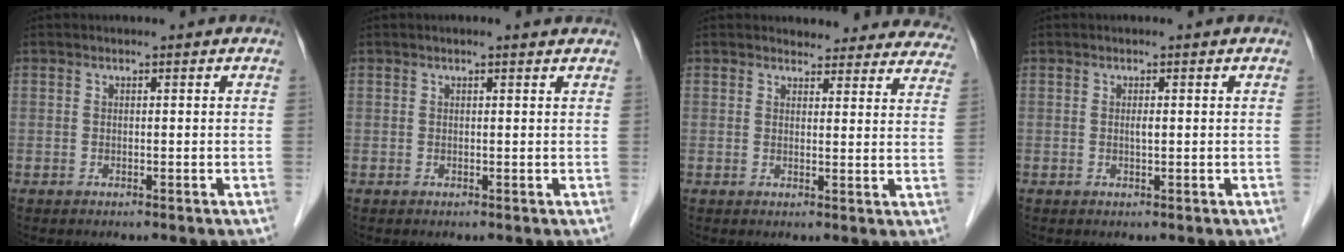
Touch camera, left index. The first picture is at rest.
{"total": 1.4, "force": [1.1, 0.2, 0.8], "torque": [-0.014, 0.010, 0.011]}
{"total": 15.0, "force": [14.1, 4.6, 2.0], "torque": [0.015, -0.031, 0.133]}
{"total": 0.7, "force": [-0.2, 0.0, 0.6], "torque": [-0.012, -0.005, -0.004]}